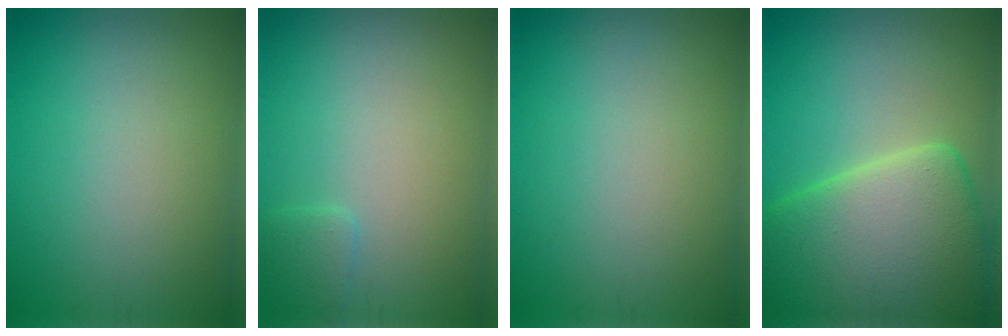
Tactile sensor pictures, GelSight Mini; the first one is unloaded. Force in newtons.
{"total": 1.2, "press": 1.2, "slide": 0.2}
{"total": 0.0}
{"total": 11.8, "press": 11.7, "slide": 1.1}